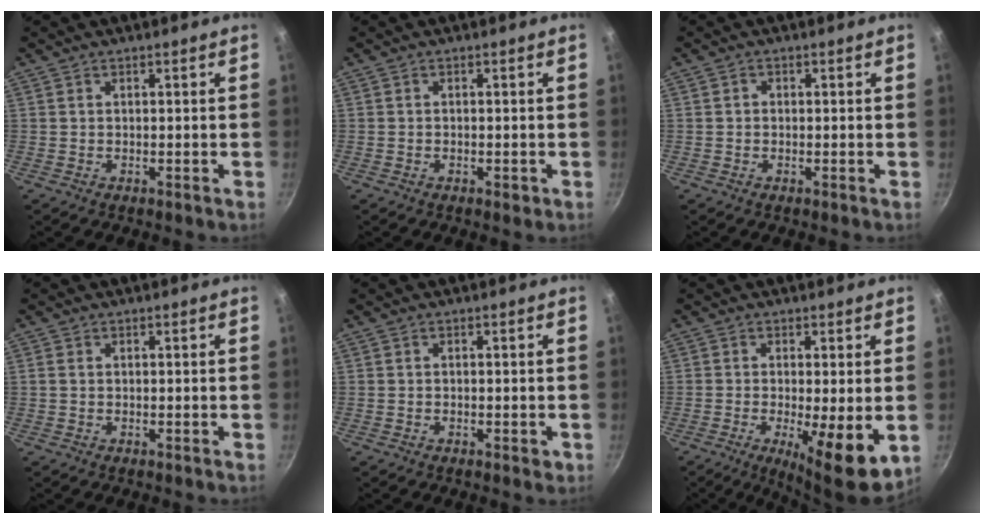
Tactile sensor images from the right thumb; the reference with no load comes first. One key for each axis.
{"total": 1.2, "fx": -0.6, "fy": 0.7, "fz": 0.8, "tx": -0.014, "ty": 0.002, "tz": -0.008}
{"total": 0.8, "fx": -0.2, "fy": 0.7, "fz": 0.3, "tx": -0.003, "ty": 0.004, "tz": -0.003}
{"total": 1.0, "fx": 0.1, "fy": 0.8, "fz": 0.6, "tx": -0.013, "ty": 0.003, "tz": 0.000}
{"total": 1.4, "fx": -0.6, "fy": 0.8, "fz": 1.1, "tx": -0.016, "ty": 0.002, "tz": -0.009}
{"total": 10.3, "fx": -1.9, "fy": 2.5, "fz": 9.8, "tx": -0.148, "ty": -0.011, "tz": -0.021}